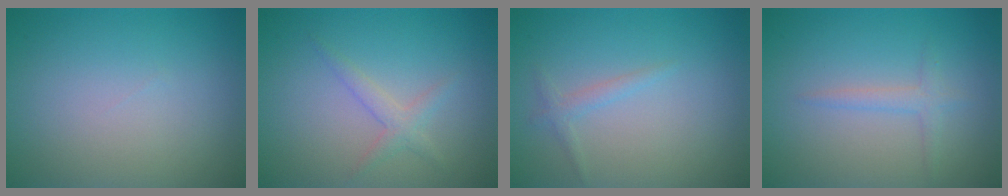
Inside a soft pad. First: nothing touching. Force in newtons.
{"total": 1.6, "press": 1.6, "slide": 0.1}
{"total": 1.1, "press": 1.1, "slide": 0.1}
{"total": 1.4, "press": 1.4, "slide": 0.1}